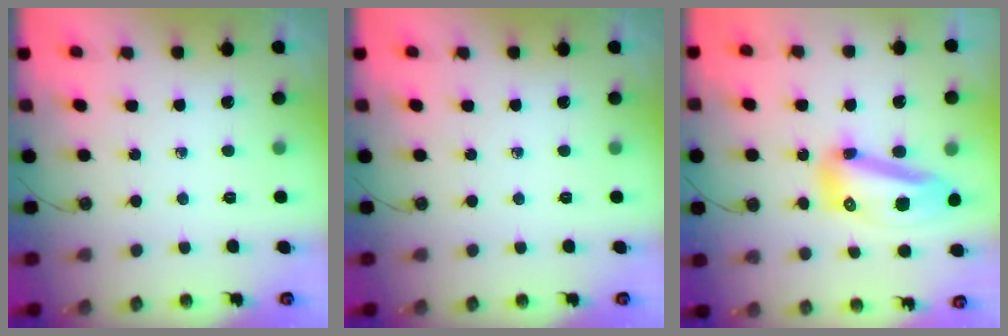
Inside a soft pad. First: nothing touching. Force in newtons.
{"total": 0.0}
{"total": 14.7, "press": 14.4, "slide": 3.3}